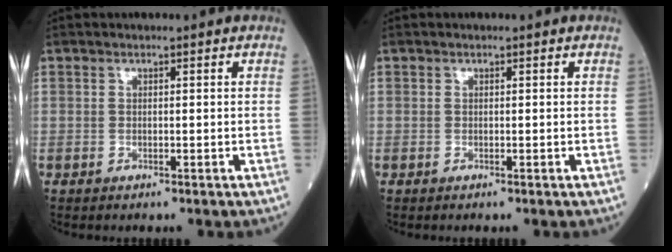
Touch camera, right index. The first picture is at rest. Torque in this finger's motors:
{"motor_torque": [-0.12, -0.06, -0.08, 0.00]}